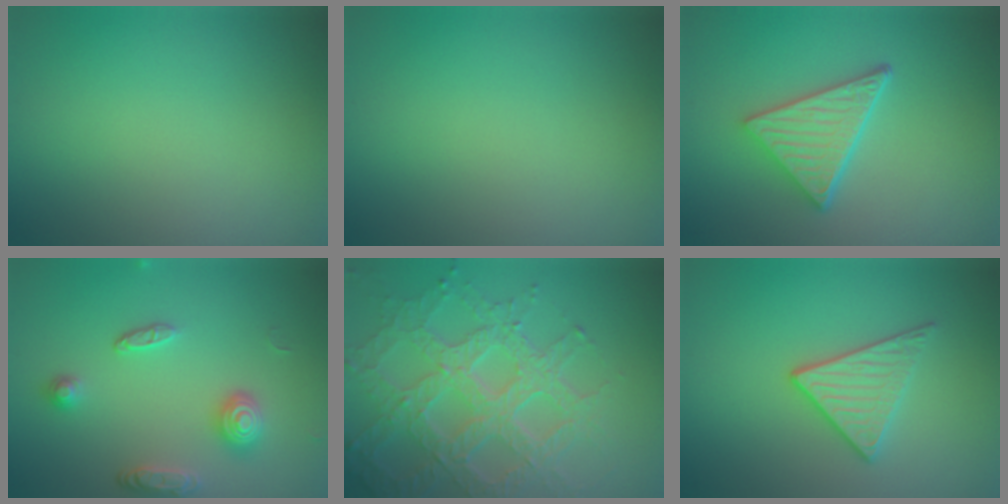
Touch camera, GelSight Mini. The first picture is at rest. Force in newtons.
{"total": 0.0}
{"total": 5.0, "press": 3.6, "slide": 3.5}
{"total": 3.1, "press": 2.9, "slide": 1.2}
{"total": 7.9, "press": 5.6, "slide": 5.5}
{"total": 2.8, "press": 2.6, "slide": 1.0}